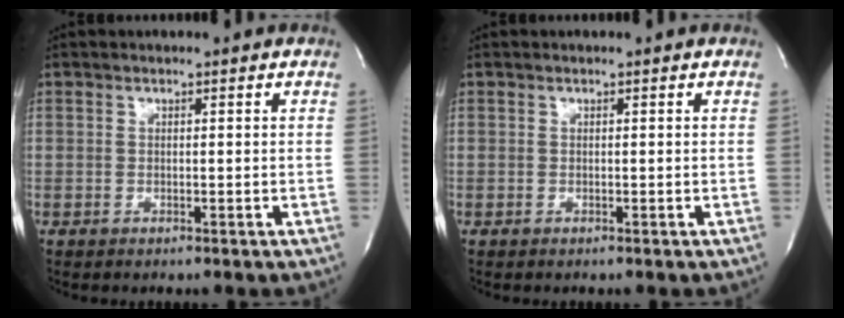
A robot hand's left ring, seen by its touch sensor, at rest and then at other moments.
{"total": 0.0}